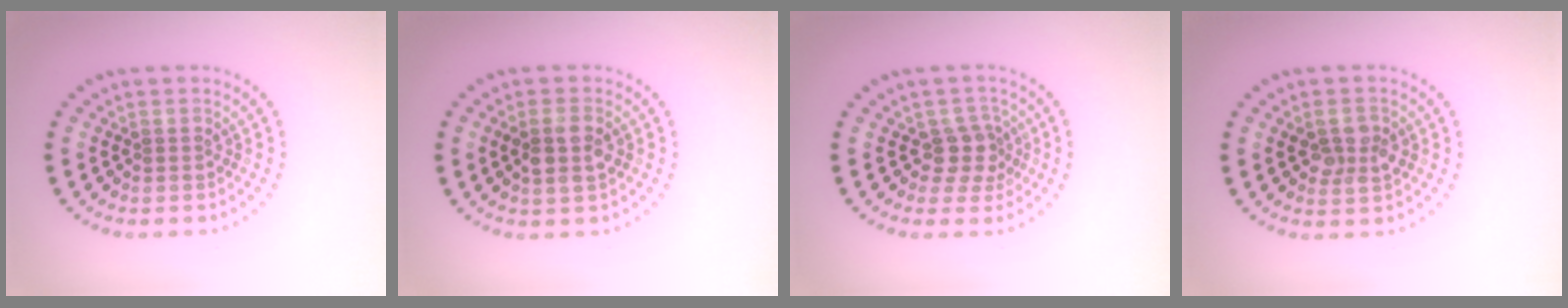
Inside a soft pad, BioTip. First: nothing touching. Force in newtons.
{"total": 2.7, "press": 2.5, "slide": 0.8}
{"total": 2.4, "press": 2.0, "slide": 1.4}
{"total": 2.3, "press": 2.3, "slide": 0.2}